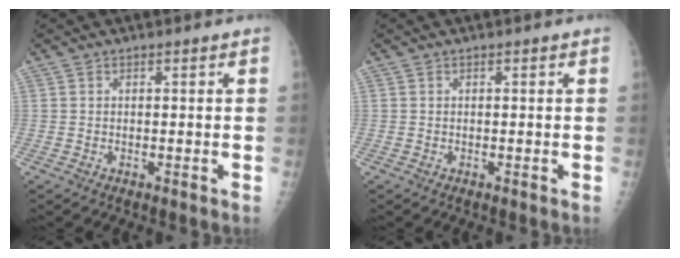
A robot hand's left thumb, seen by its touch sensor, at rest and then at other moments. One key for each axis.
{"total": 0.0}